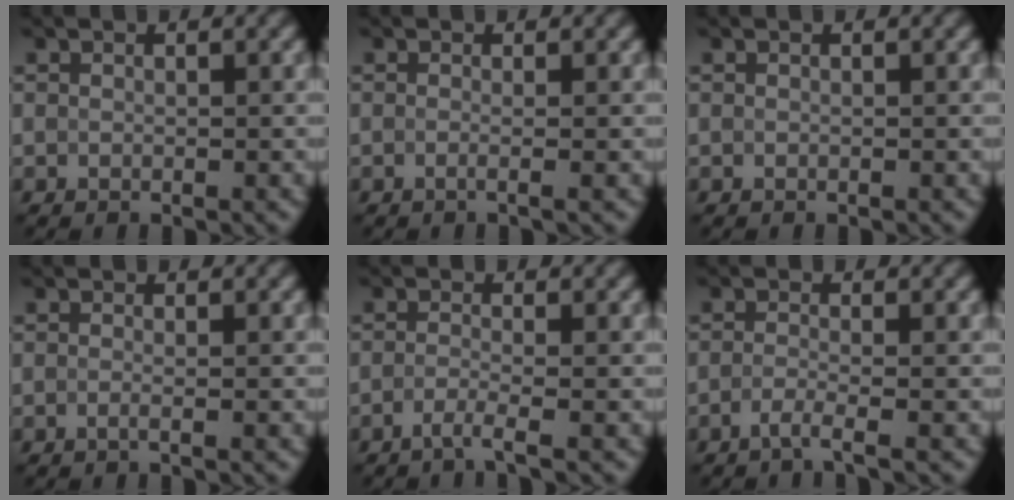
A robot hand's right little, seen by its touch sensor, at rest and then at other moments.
{"total": 1.0, "force": [-0.4, 0.4, 0.8], "torque": [-0.002, -0.009, -0.026]}
{"total": 0.0}
{"total": 0.7, "force": [-0.6, 0.1, 0.3], "torque": [-0.006, -0.010, -0.020]}
{"total": 1.9, "force": [-1.8, -0.4, 0.4], "torque": [-0.007, -0.001, -0.038]}
{"total": 1.8, "force": [-1.7, -0.3, 0.4], "torque": [-0.007, -0.002, -0.037]}